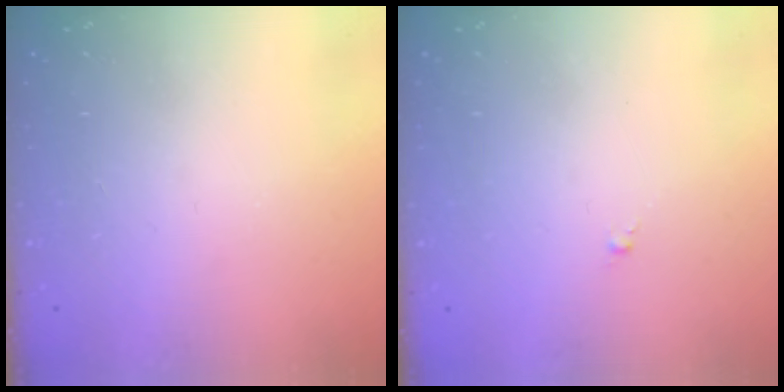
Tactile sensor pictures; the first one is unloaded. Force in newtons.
{"total": 0.0}